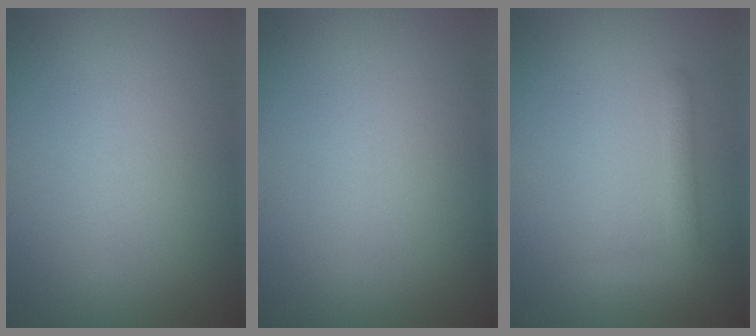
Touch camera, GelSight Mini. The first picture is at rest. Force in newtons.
{"total": 0.0}
{"total": 1.8, "press": 1.8, "slide": 0.1}